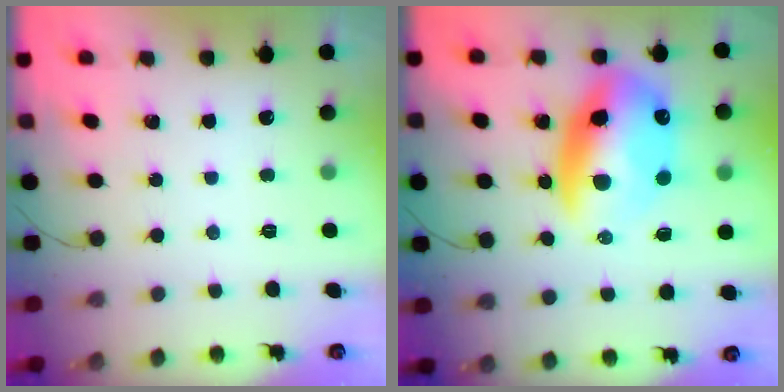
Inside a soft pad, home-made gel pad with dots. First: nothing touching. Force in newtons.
{"total": 16.1, "press": 15.6, "slide": 3.8}